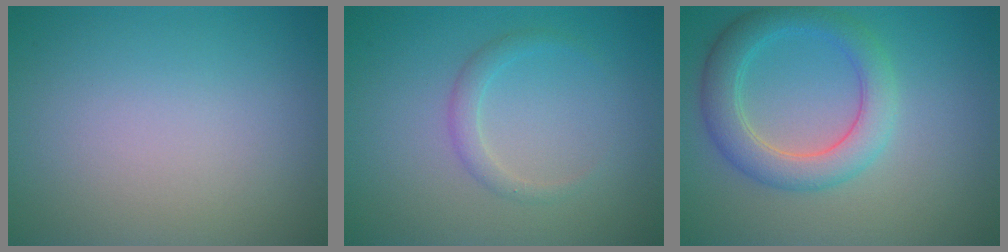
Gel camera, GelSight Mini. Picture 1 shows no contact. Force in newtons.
{"total": 1.5, "press": 1.5, "slide": 0.2}
{"total": 4.6, "press": 4.5, "slide": 0.5}